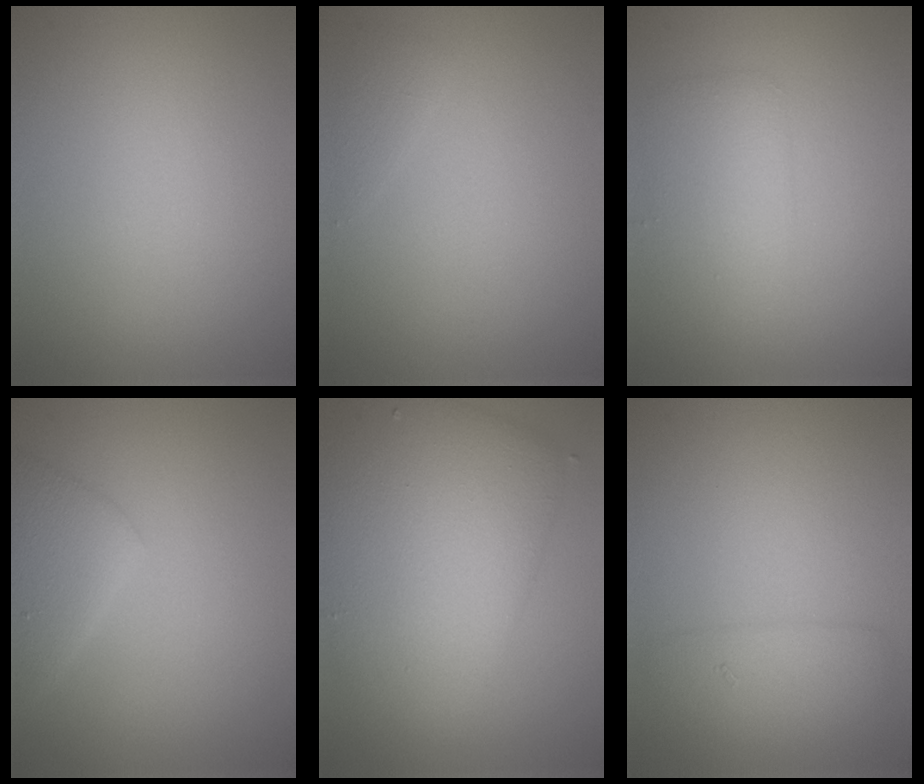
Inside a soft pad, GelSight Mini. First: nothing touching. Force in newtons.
{"total": 0.9, "press": 0.9, "slide": 0.1}
{"total": 2.9, "press": 2.9, "slide": 0.2}
{"total": 3.3, "press": 3.3, "slide": 0.2}
{"total": 8.6, "press": 8.6, "slide": 0.1}
{"total": 2.7, "press": 2.7, "slide": 0.1}